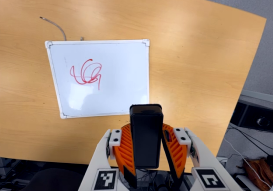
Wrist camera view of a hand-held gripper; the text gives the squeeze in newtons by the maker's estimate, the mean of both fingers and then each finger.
{"total": 7.8, "left": 7.1, "right": 8.5}